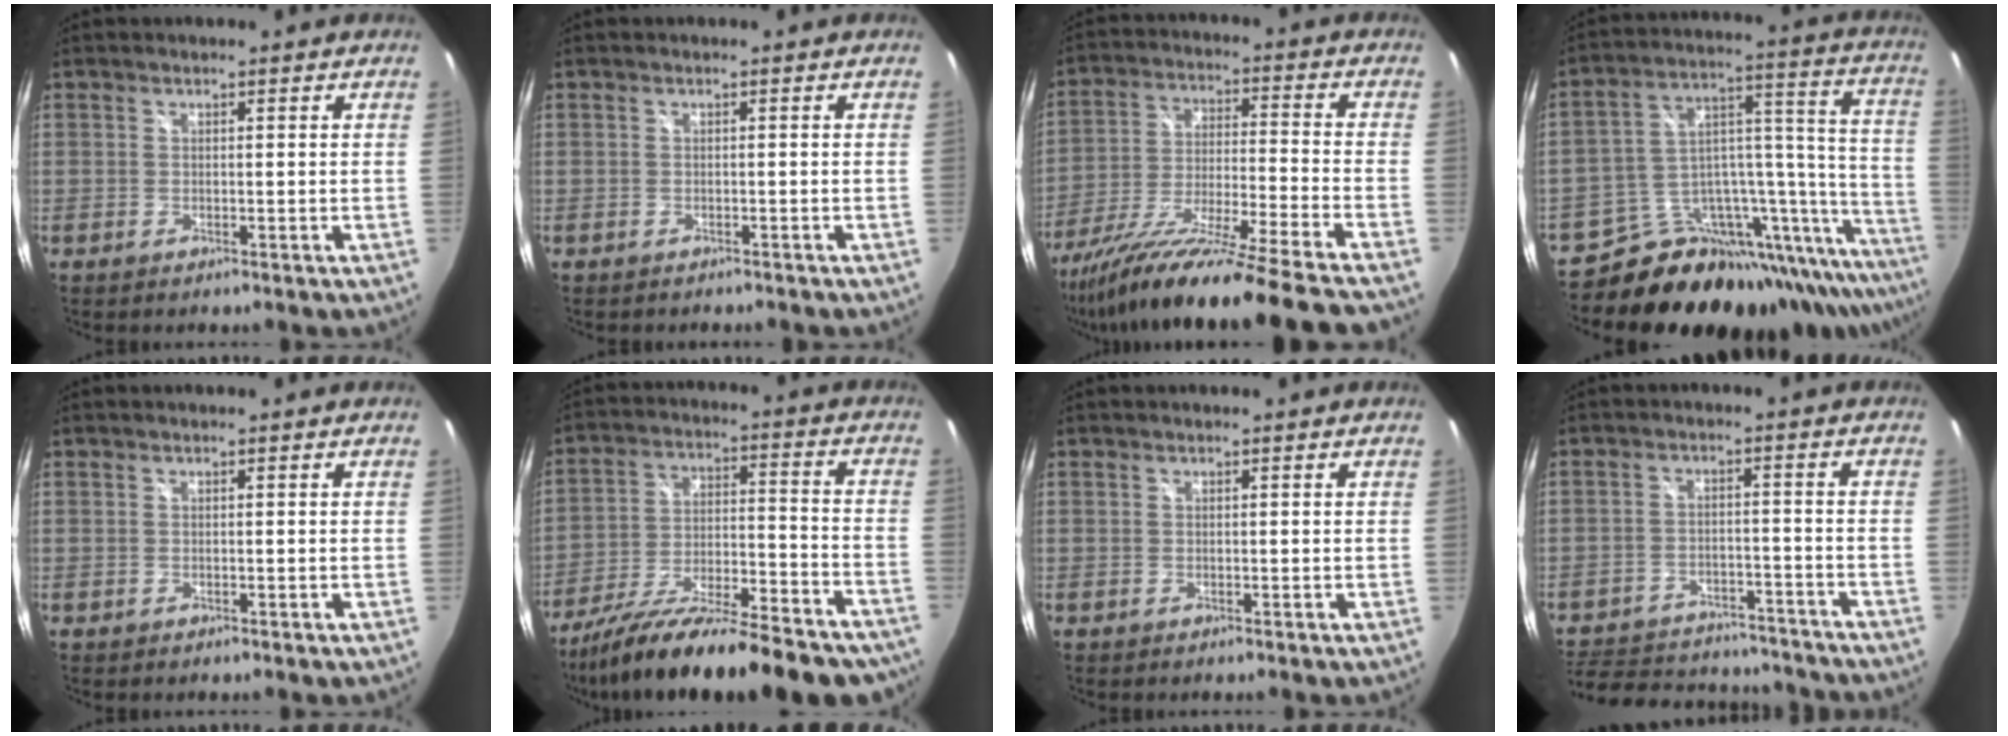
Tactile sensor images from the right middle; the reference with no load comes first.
{"total": 1.0, "force": [-0.9, 0.3, 0.3], "torque": [-0.008, -0.002, -0.011]}
{"total": 23.9, "force": [-20.1, -2.4, 12.7], "torque": [-0.218, -0.068, -0.336]}
{"total": 26.9, "force": [-21.9, 9.0, 12.7], "torque": [-0.134, 0.024, -0.328]}
{"total": 0.0}
{"total": 28.0, "force": [-23.0, 6.1, 14.8], "torque": [-0.243, -0.052, -0.331]}
{"total": 0.0}
{"total": 23.3, "force": [-19.1, 9.7, 9.4], "torque": [-0.209, 0.010, -0.244]}